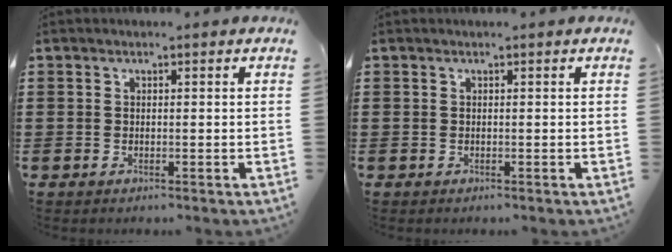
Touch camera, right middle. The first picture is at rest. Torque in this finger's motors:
{"motor_torque": [-1.01, -1.13, -0.05, -0.01]}